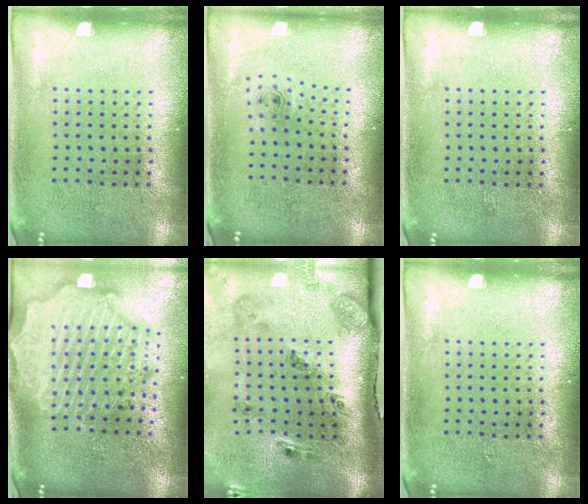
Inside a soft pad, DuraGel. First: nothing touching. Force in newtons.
{"total": 0.8, "press": 0.4, "slide": 0.7}
{"total": 0.0}
{"total": 3.3, "press": 2.8, "slide": 1.7}
{"total": 3.2, "press": 2.1, "slide": 2.5}
{"total": 0.0}